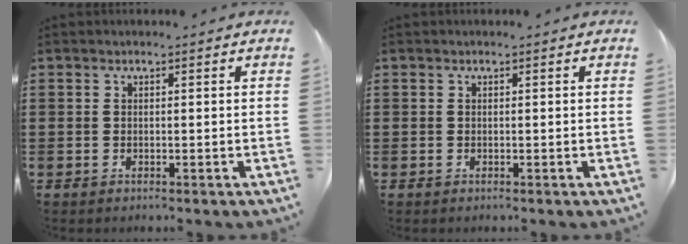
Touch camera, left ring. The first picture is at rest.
{"total": 0.0}